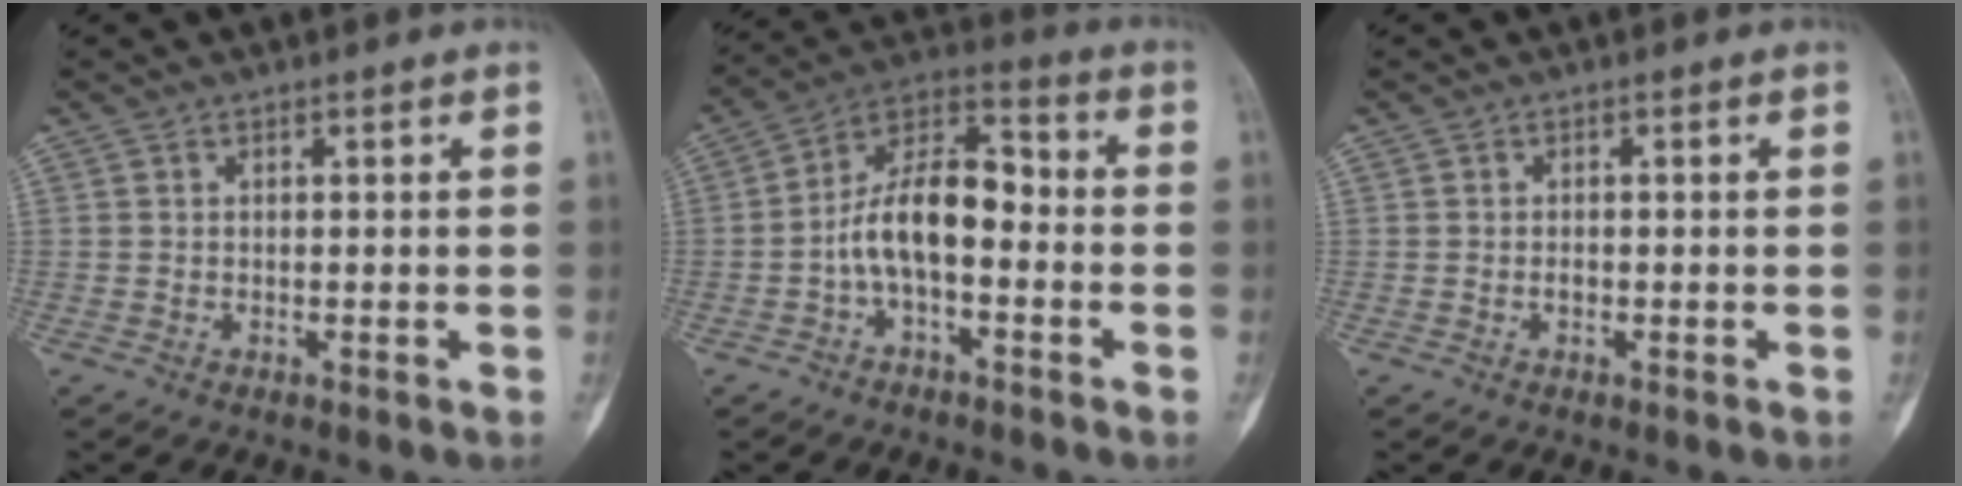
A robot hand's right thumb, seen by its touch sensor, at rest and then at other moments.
{"total": 11.8, "force": [-2.3, 6.0, 9.9], "torque": [-0.165, 0.050, -0.052]}
{"total": 1.9, "force": [-0.5, 1.0, 1.5], "torque": [-0.026, 0.003, -0.010]}